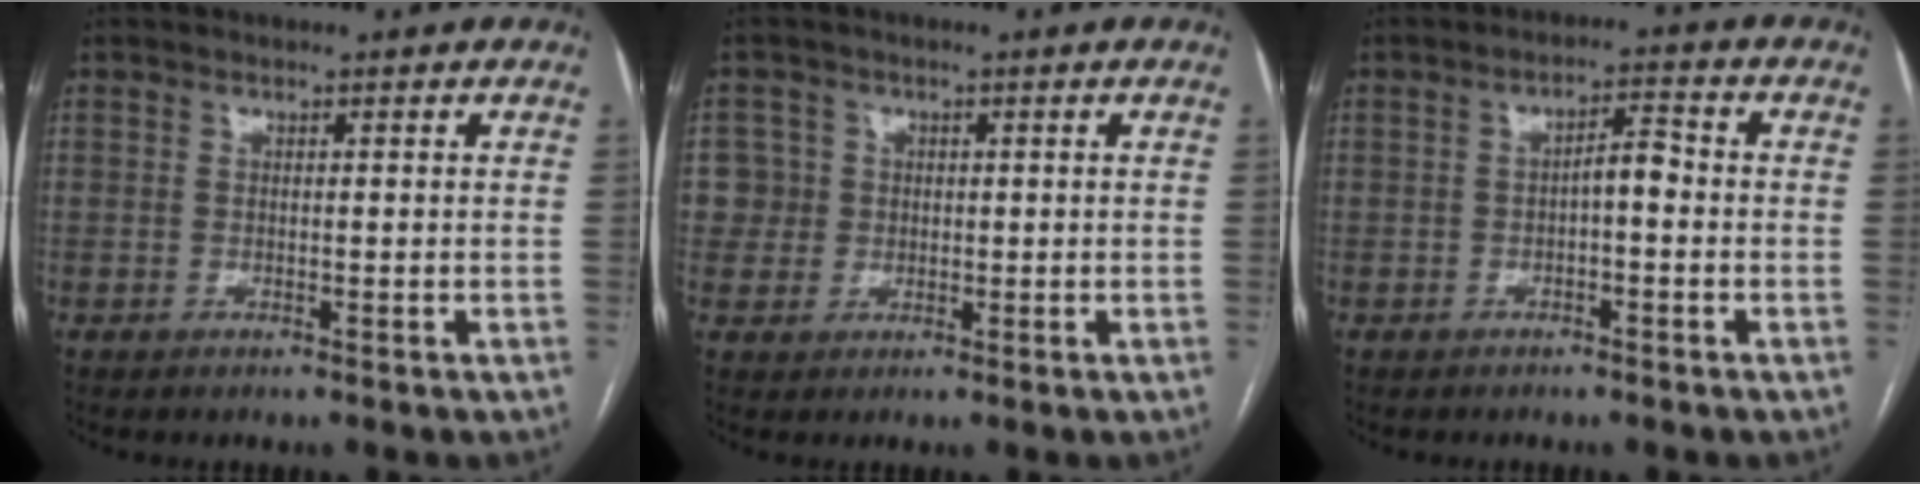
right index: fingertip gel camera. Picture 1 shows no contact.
{"total": 4.4, "force": [0.5, 4.4, -0.2], "torque": [0.020, 0.014, 0.010]}
{"total": 3.2, "force": [-0.7, 1.1, 3.0], "torque": [-0.044, 0.016, -0.012]}